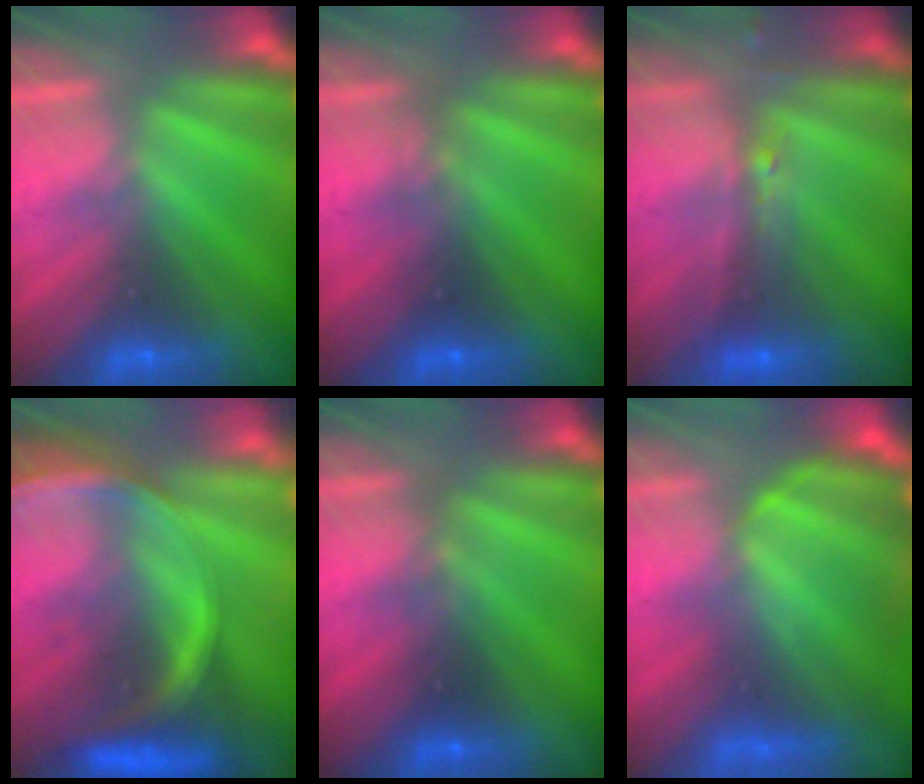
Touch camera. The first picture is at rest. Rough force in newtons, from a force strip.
{"total": 2.3}
{"total": 2.4}
{"total": 7.4}
{"total": 2.3}
{"total": 6.7}